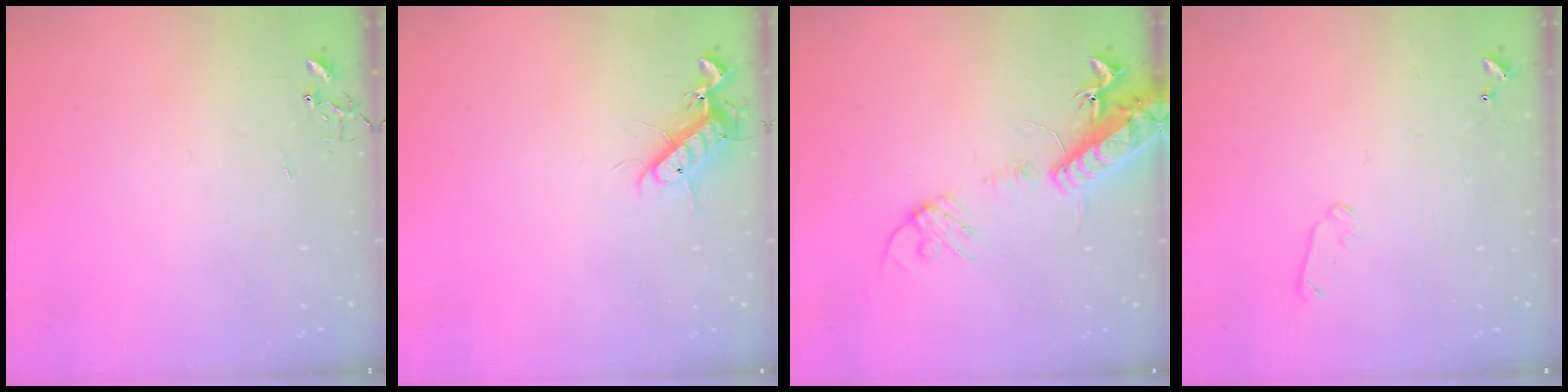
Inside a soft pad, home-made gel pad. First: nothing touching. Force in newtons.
{"total": 11.0, "press": 10.9, "slide": 1.9}
{"total": 16.1, "press": 15.7, "slide": 3.6}
{"total": 5.2, "press": 5.1, "slide": 1.0}